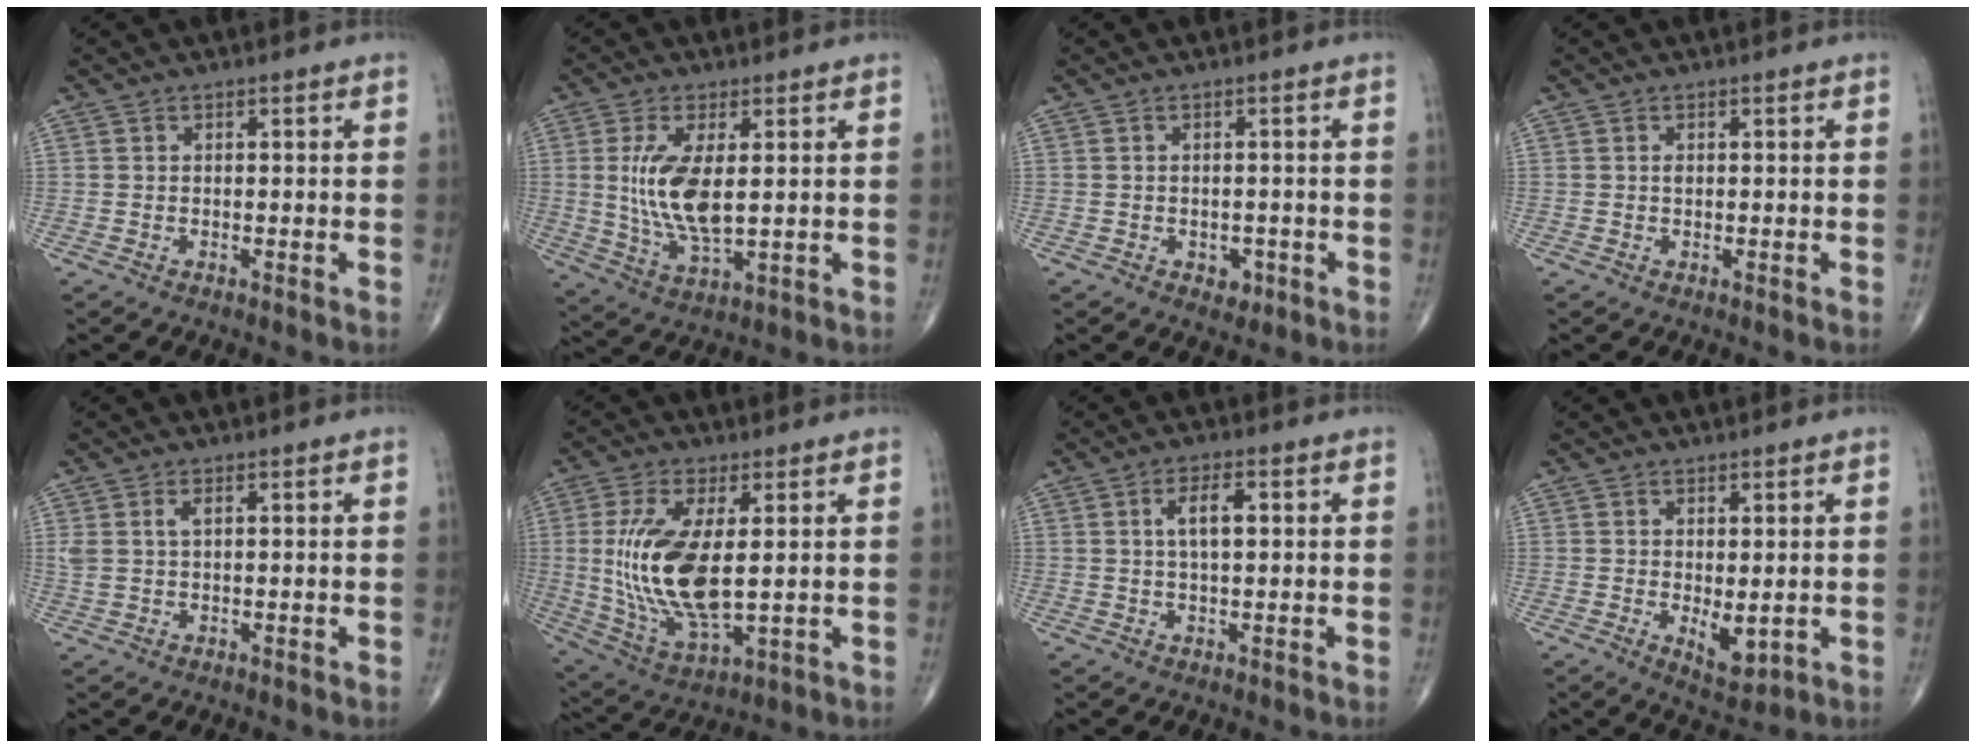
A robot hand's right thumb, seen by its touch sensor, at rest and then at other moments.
{"total": 11.1, "force": [1.3, 4.4, 10.1], "torque": [-0.207, -0.020, 0.035]}
{"total": 2.2, "force": [-1.0, 1.6, 1.1], "torque": [-0.002, 0.003, -0.010]}
{"total": 0.7, "force": [0.1, 0.4, 0.5], "torque": [-0.008, 0.000, 0.001]}
{"total": 2.7, "force": [1.0, 1.3, 2.2], "torque": [-0.054, 0.008, 0.024]}
{"total": 16.9, "force": [1.2, 7.0, 15.3], "torque": [-0.318, -0.021, 0.036]}
{"total": 5.0, "force": [1.0, 2.1, 4.5], "torque": [-0.079, 0.004, 0.017]}
{"total": 4.6, "force": [-0.4, 2.1, 4.1], "torque": [-0.049, -0.015, 0.004]}